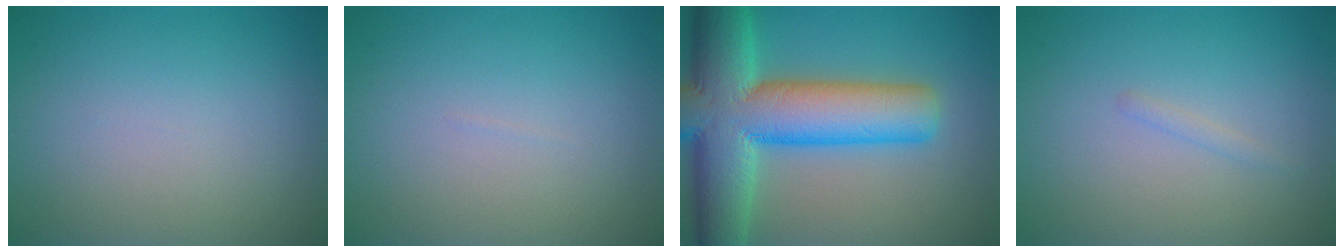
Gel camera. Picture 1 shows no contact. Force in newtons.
{"total": 0.0}
{"total": 13.8, "press": 13.8, "slide": 0.8}
{"total": 0.6, "press": 0.6, "slide": 0.0}